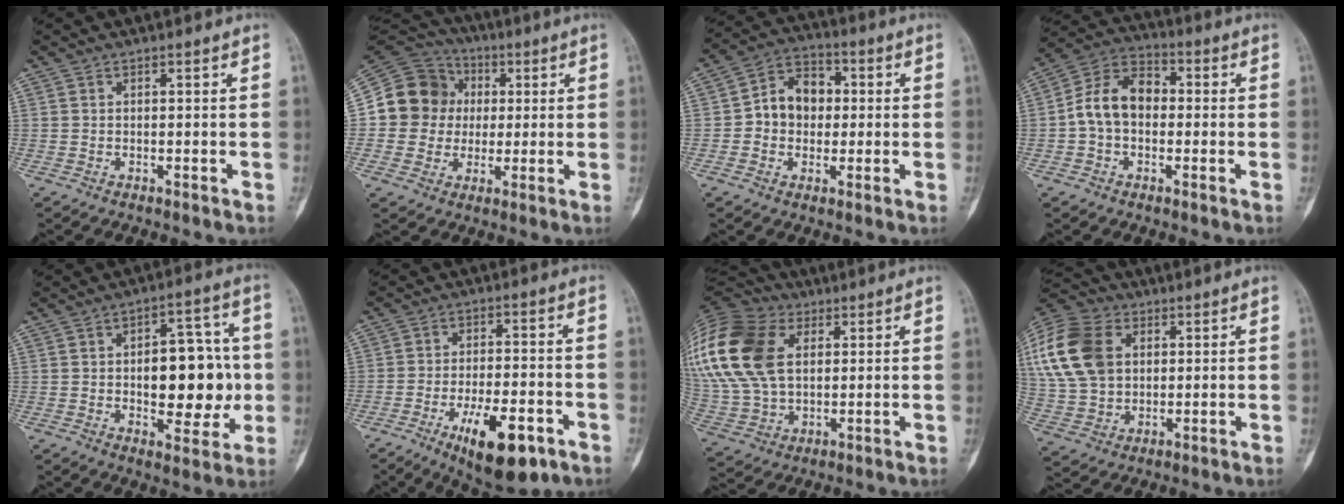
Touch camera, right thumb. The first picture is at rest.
{"total": 14.1, "force": [1.1, 13.3, 4.7], "torque": [-0.057, 0.028, 0.017]}
{"total": 9.8, "force": [0.3, 7.8, 5.9], "torque": [-0.061, 0.026, -0.005]}
{"total": 10.9, "force": [-0.4, 7.7, 7.6], "torque": [-0.125, 0.036, -0.021]}
{"total": 15.9, "force": [-0.7, 8.6, 13.4], "torque": [-0.139, 0.020, -0.004]}
{"total": 13.9, "force": [-6.8, 5.4, 10.8], "torque": [-0.160, 0.021, -0.097]}
{"total": 29.2, "force": [8.8, 19.7, 19.6], "torque": [-0.469, 0.039, 0.177]}
{"total": 19.4, "force": [5.0, 13.9, 12.6], "torque": [-0.264, 0.009, 0.095]}